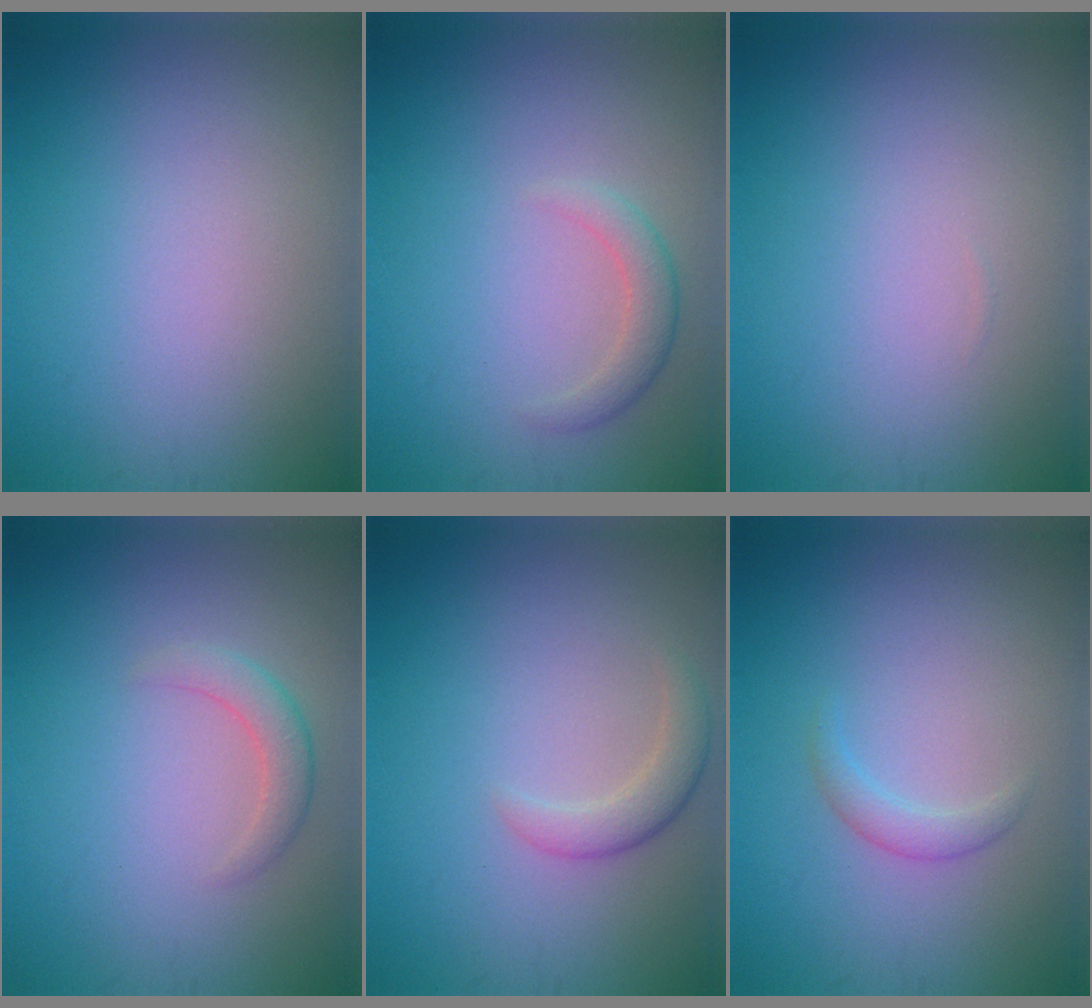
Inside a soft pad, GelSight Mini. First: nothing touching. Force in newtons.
{"total": 2.0, "press": 2.0, "slide": 0.1}
{"total": 0.0}
{"total": 2.0, "press": 1.9, "slide": 0.2}
{"total": 2.1, "press": 2.1, "slide": 0.1}
{"total": 1.4, "press": 1.4, "slide": 0.1}